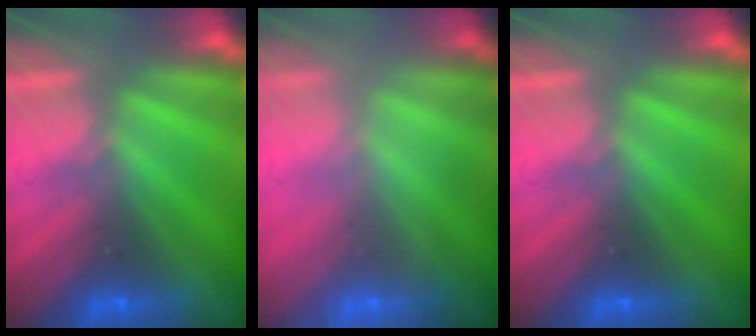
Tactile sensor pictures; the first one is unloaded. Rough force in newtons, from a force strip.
{"total": 1.1}
{"total": 0.0}